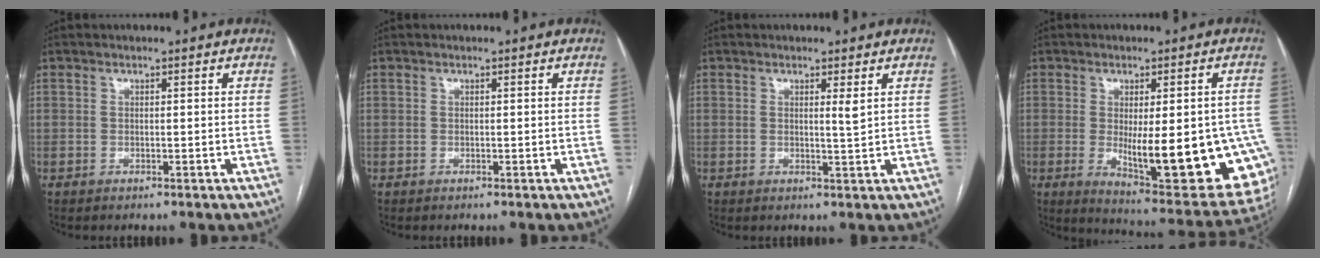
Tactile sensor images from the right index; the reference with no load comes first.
{"total": 0.0}
{"total": 1.7, "force": [0.7, -0.2, 1.5], "torque": [-0.026, -0.007, 0.011]}
{"total": 20.7, "force": [-4.1, 5.7, 19.5], "torque": [-0.177, -0.015, -0.030]}